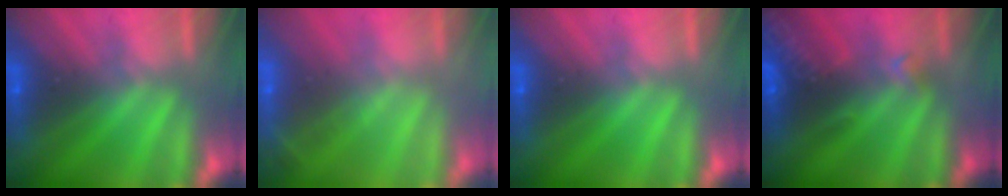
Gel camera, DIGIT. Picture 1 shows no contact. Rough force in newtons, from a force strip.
{"total": 2.0}
{"total": 0.0}
{"total": 2.7}